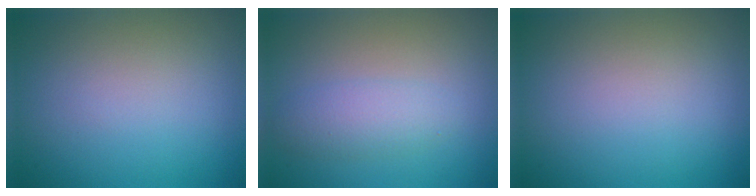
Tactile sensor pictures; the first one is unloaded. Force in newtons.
{"total": 2.4, "press": 2.4, "slide": 0.0}
{"total": 0.0}